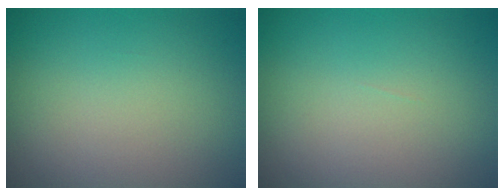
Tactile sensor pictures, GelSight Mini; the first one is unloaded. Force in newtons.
{"total": 0.0}